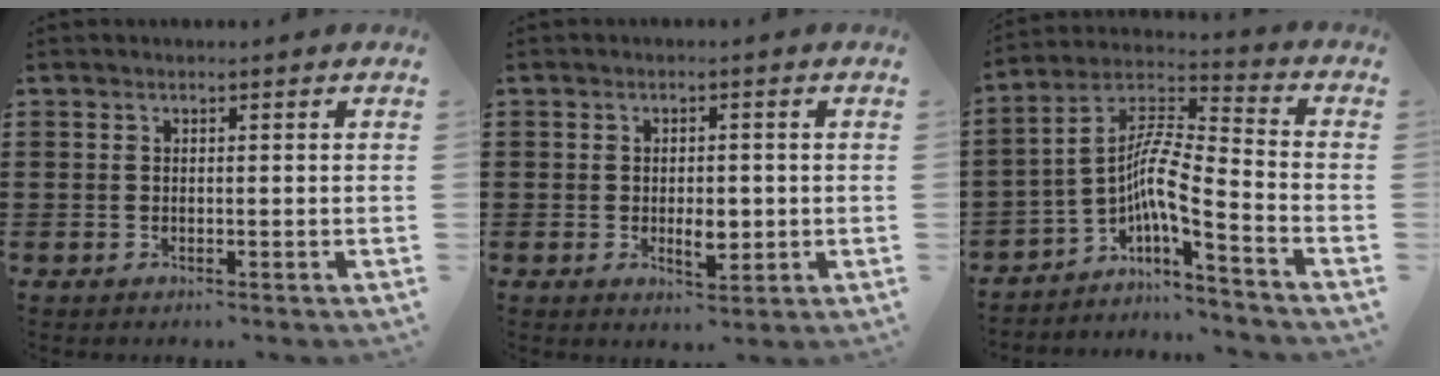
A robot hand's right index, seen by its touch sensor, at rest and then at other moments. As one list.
[{"total": 3.7, "force": [-0.4, 2.1, 3.1], "torque": [-0.050, 0.002, -0.010]}, {"total": 7.4, "force": [-3.4, 0.8, 6.5], "torque": [-0.142, -0.024, -0.078]}]